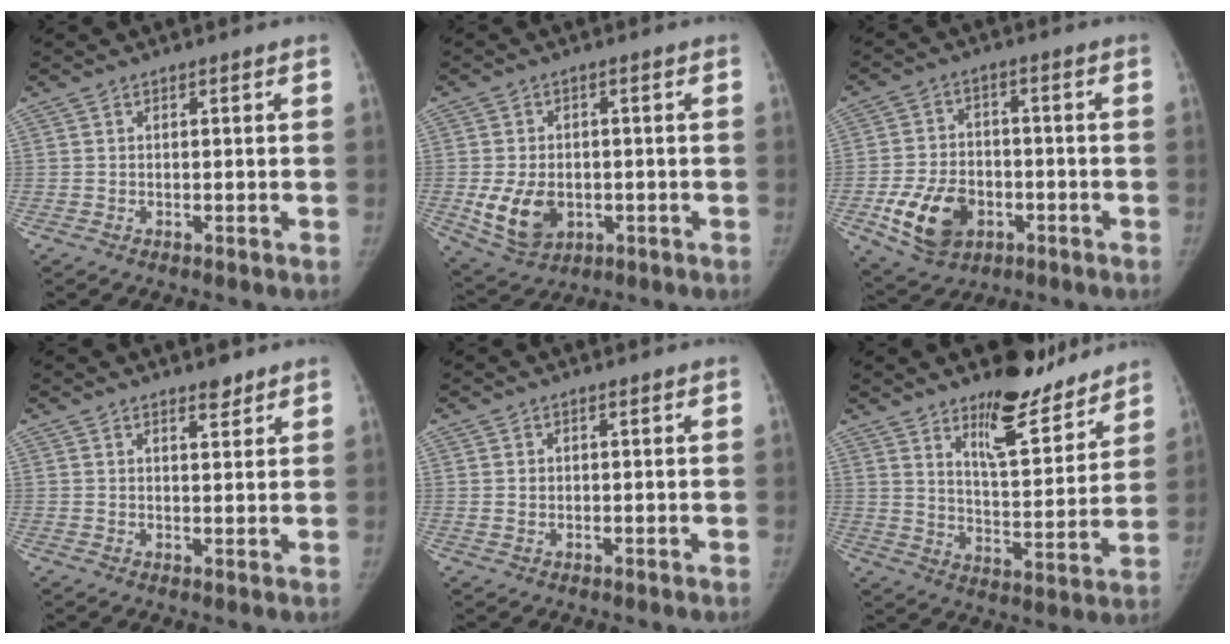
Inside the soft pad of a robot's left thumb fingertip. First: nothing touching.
{"total": 9.2, "force": [-1.9, 6.5, 6.1], "torque": [-0.099, -0.003, -0.017]}
{"total": 12.1, "force": [-4.5, 8.5, 7.3], "torque": [-0.114, 0.015, -0.069]}
{"total": 2.8, "force": [2.2, 1.0, 1.4], "torque": [-0.010, -0.016, 0.034]}
{"total": 1.1, "force": [0.2, 0.9, 0.5], "torque": [-0.005, -0.002, 0.007]}
{"total": 13.6, "force": [10.8, 4.4, 7.0], "torque": [-0.060, -0.089, 0.173]}